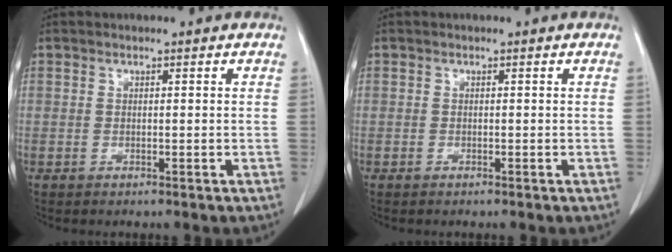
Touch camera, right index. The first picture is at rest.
{"total": 0.0}